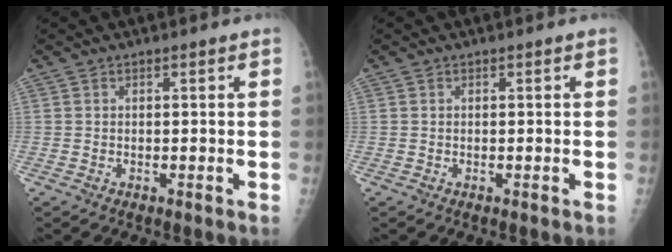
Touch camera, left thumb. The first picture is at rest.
{"total": 0.0}